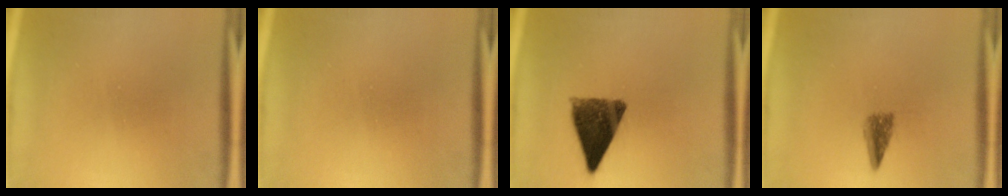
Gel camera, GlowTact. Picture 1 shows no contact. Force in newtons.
{"total": 0.0}
{"total": 10.2}
{"total": 2.7}